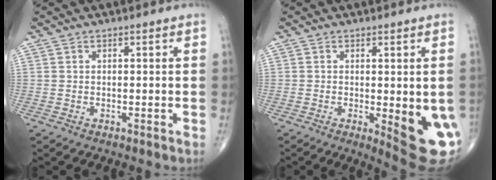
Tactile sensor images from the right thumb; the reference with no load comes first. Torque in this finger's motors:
{"motor_torque": [1.08, 2.69, 1.30, -0.44, 0.29]}